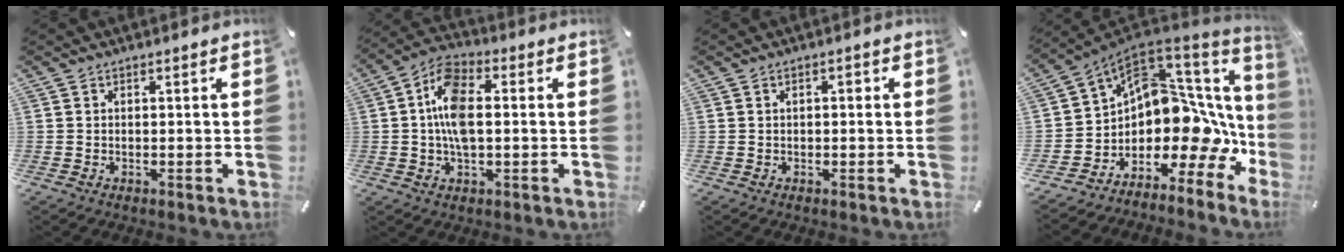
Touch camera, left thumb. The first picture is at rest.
{"total": 10.4, "force": [0.3, 5.8, 8.7], "torque": [-0.188, 0.007, 0.002]}
{"total": 1.4, "force": [0.2, 0.9, 1.1], "torque": [-0.013, 0.003, -0.002]}
{"total": 13.0, "force": [4.2, 8.3, 9.1], "torque": [-0.142, -0.098, 0.072]}